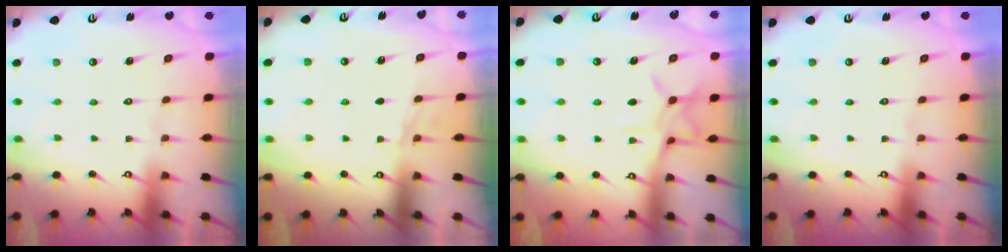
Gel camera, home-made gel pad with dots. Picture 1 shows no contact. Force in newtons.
{"total": 2.2, "press": 1.9, "slide": 1.1}
{"total": 8.3, "press": 8.2, "slide": 0.6}
{"total": 0.0}